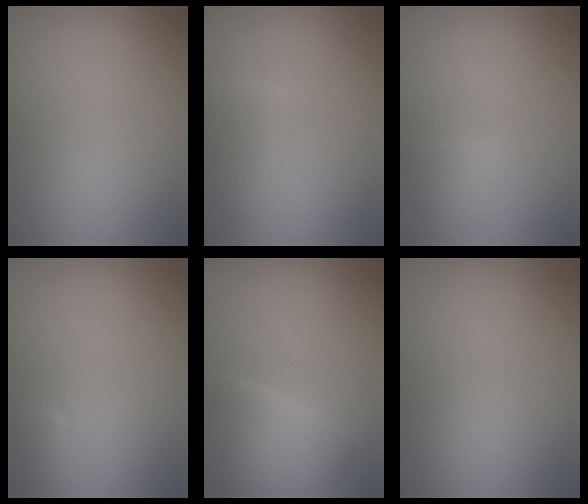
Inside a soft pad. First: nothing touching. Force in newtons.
{"total": 2.4, "press": 2.4, "slide": 0.1}
{"total": 1.0, "press": 1.0, "slide": 0.0}
{"total": 0.8, "press": 0.8, "slide": 0.0}
{"total": 3.8, "press": 3.8, "slide": 0.2}
{"total": 0.0}